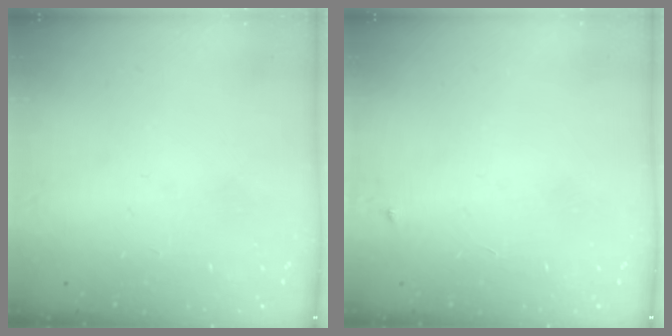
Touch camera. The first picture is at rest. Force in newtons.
{"total": 2.5, "press": 2.4, "slide": 0.4}